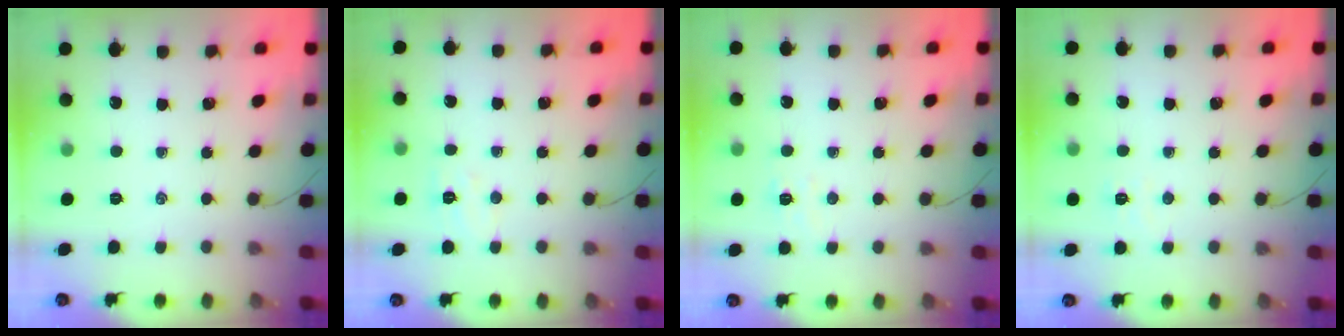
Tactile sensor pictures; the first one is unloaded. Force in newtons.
{"total": 4.7, "press": 4.6, "slide": 1.1}
{"total": 5.1, "press": 5.0, "slide": 0.8}
{"total": 3.0, "press": 2.9, "slide": 0.9}